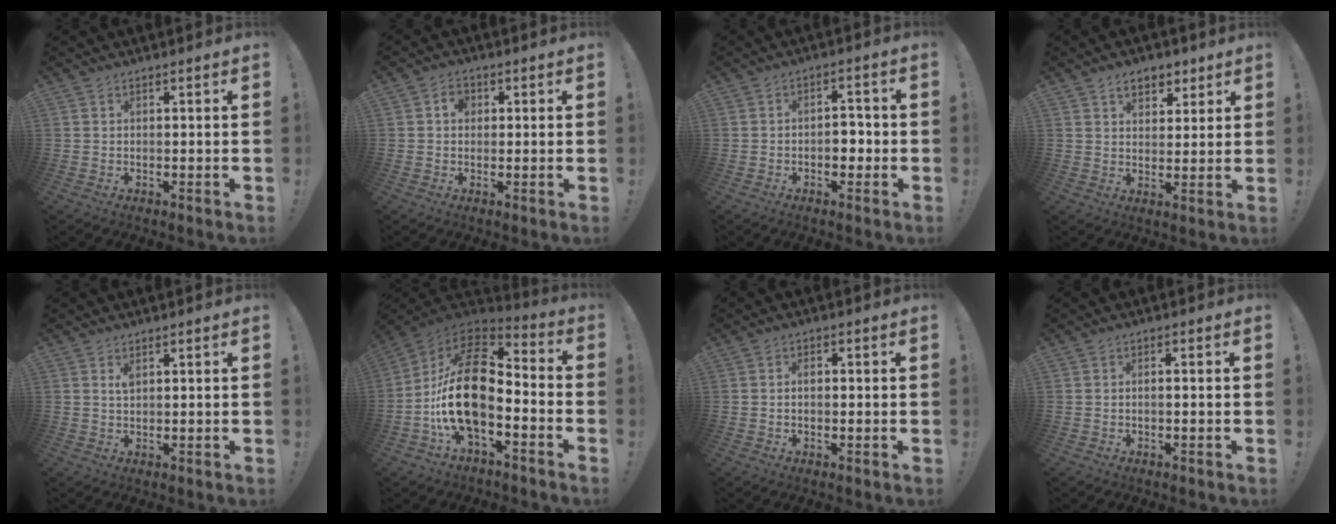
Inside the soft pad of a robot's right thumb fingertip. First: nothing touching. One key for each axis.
{"total": 3.5, "fx": 0.5, "fy": 2.8, "fz": 2.1, "tx": -0.024, "ty": 0.003, "tz": 0.004}
{"total": 5.1, "fx": -1.5, "fy": 3.4, "fz": 3.4, "tx": -0.042, "ty": 0.012, "tz": -0.029}
{"total": 7.3, "fx": 4.2, "fy": 4.8, "fz": 3.5, "tx": -0.043, "ty": -0.013, "tz": 0.076}
{"total": 1.7, "fx": 1.0, "fy": 0.6, "fz": 1.3, "tx": -0.014, "ty": -0.005, "tz": 0.015}
{"total": 20.6, "fx": -3.5, "fy": 10.9, "fz": 17.2, "tx": -0.331, "ty": 0.021, "tz": -0.057}
{"total": 1.6, "fx": 0.0, "fy": 0.9, "fz": 1.3, "tx": -0.009, "ty": 0.000, "tz": -0.005}
{"total": 0.9, "fx": -0.4, "fy": -0.1, "fz": 0.8, "tx": -0.016, "ty": 0.001, "tz": -0.007}